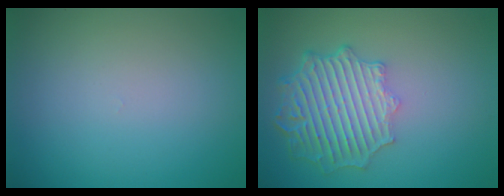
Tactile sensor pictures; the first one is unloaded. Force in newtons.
{"total": 6.8, "press": 5.3, "slide": 4.2}